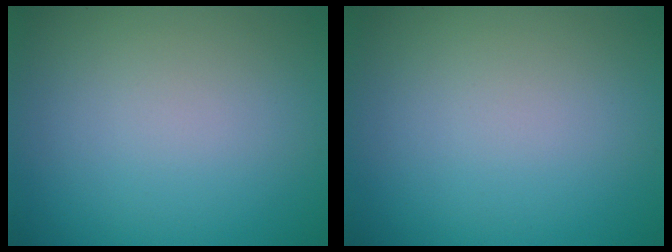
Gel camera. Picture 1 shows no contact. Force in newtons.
{"total": 0.0}